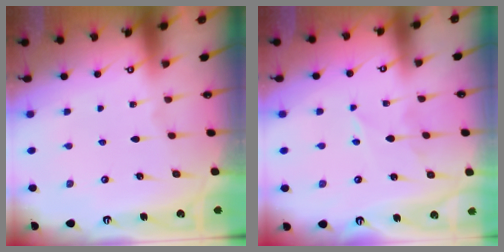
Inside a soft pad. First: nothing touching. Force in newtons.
{"total": 4.4, "press": 4.4, "slide": 0.5}